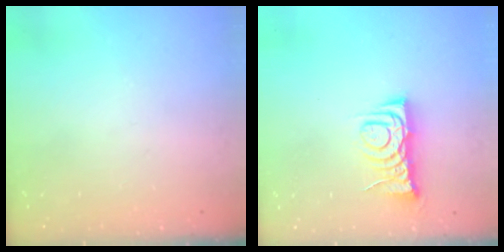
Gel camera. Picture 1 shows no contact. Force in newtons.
{"total": 6.8, "press": 6.8, "slide": 0.6}